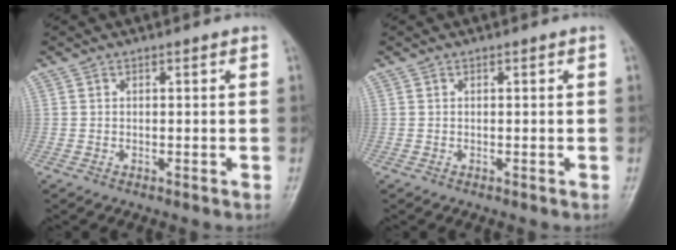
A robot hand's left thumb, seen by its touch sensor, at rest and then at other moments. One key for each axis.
{"total": 0.0}